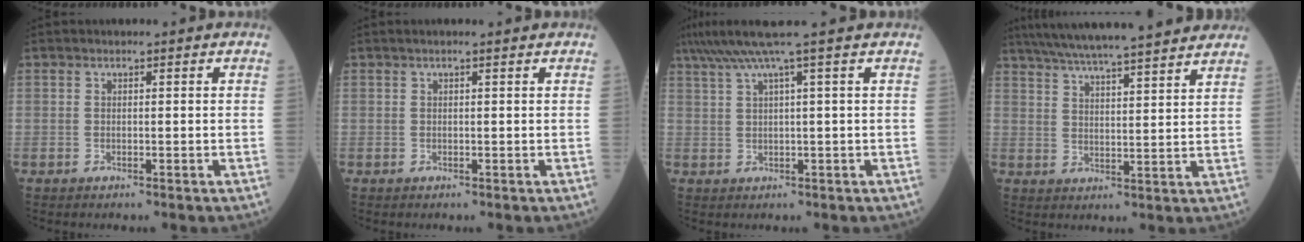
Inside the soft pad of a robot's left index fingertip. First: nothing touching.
{"total": 2.2, "force": [1.9, -0.1, 1.0], "torque": [-0.013, 0.015, 0.026]}
{"total": 6.3, "force": [4.5, -1.9, 4.0], "torque": [-0.069, 0.024, 0.080]}
{"total": 20.5, "force": [18.0, 1.3, 9.8], "torque": [-0.165, 0.026, 0.257]}